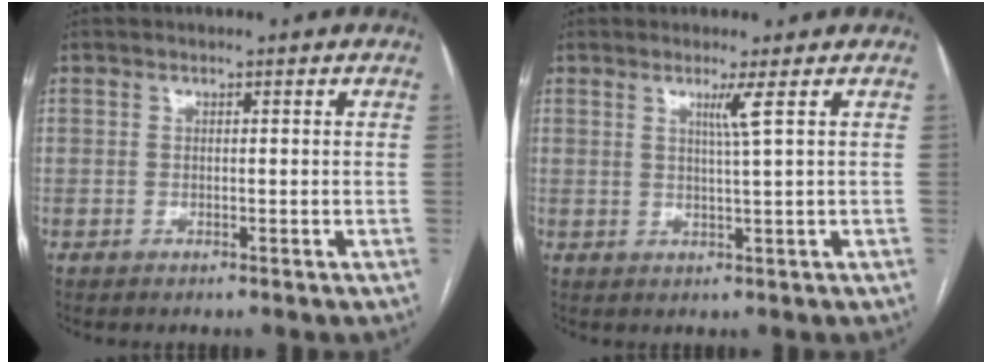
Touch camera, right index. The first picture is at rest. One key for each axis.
{"total": 2.4, "fx": 1.1, "fy": -1.1, "fz": 1.9, "tx": -0.039, "ty": -0.010, "tz": 0.024}